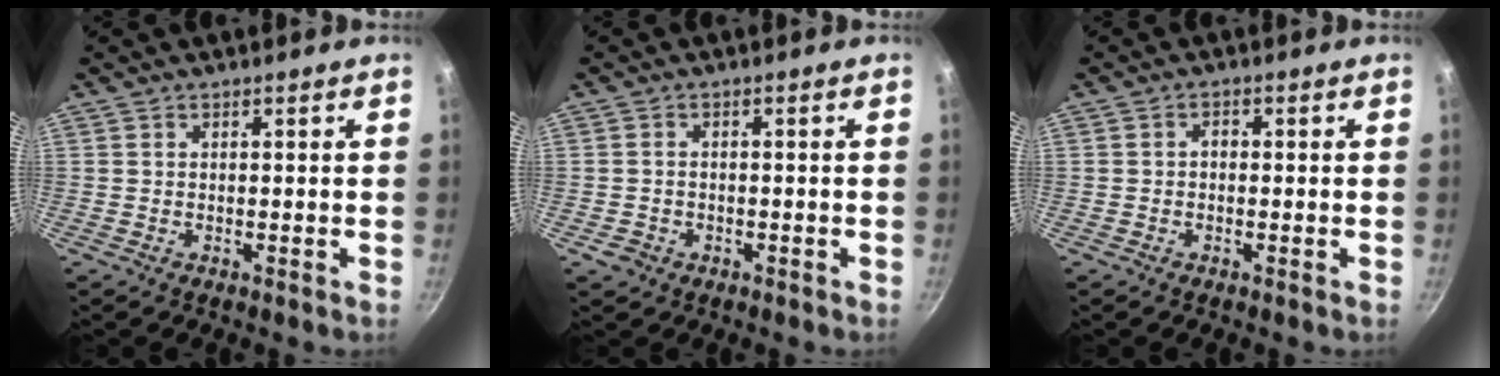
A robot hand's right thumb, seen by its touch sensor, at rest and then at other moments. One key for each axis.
{"total": 2.6, "fx": -1.2, "fy": 2.2, "fz": 0.9, "tx": -0.017, "ty": 0.013, "tz": -0.013}
{"total": 1.3, "fx": -0.3, "fy": 1.0, "fz": 0.8, "tx": -0.013, "ty": 0.008, "tz": -0.006}